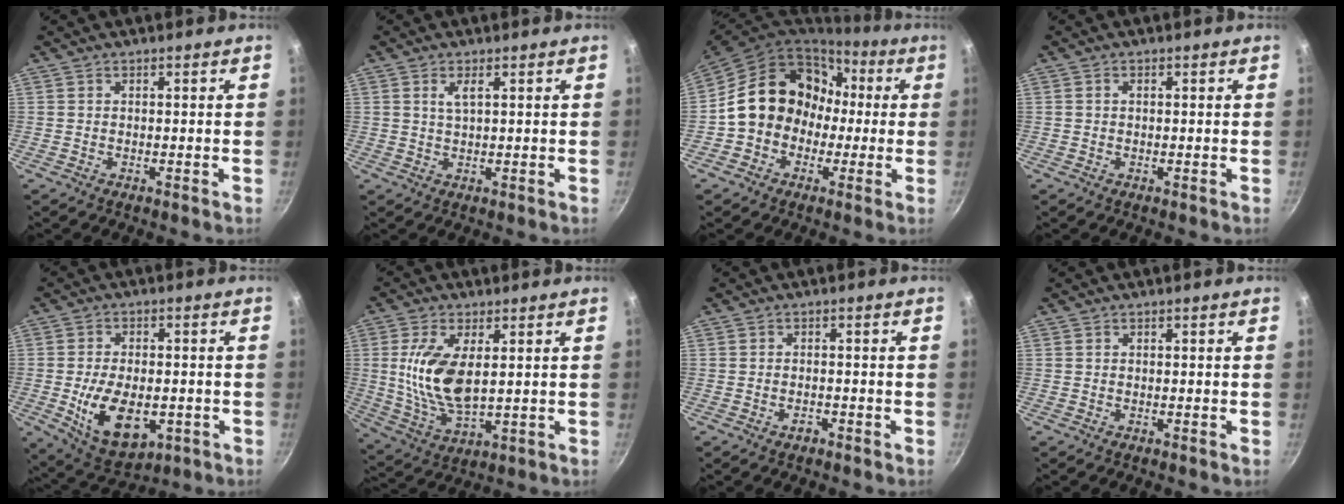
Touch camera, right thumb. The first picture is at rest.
{"total": 2.5, "force": [1.0, 0.9, 2.1], "torque": [-0.038, -0.001, 0.021]}
{"total": 16.7, "force": [0.3, 14.1, 8.8], "torque": [-0.107, 0.062, -0.002]}
{"total": 0.8, "force": [0.1, 0.6, 0.5], "torque": [-0.007, 0.005, 0.001]}
{"total": 13.7, "force": [-3.0, 8.0, 10.7], "torque": [-0.163, -0.003, -0.034]}
{"total": 12.6, "force": [2.2, 5.9, 10.9], "torque": [-0.212, -0.016, 0.049]}
{"total": 1.6, "force": [-1.0, 0.9, 0.8], "torque": [-0.012, 0.010, -0.016]}
{"total": 0.0}